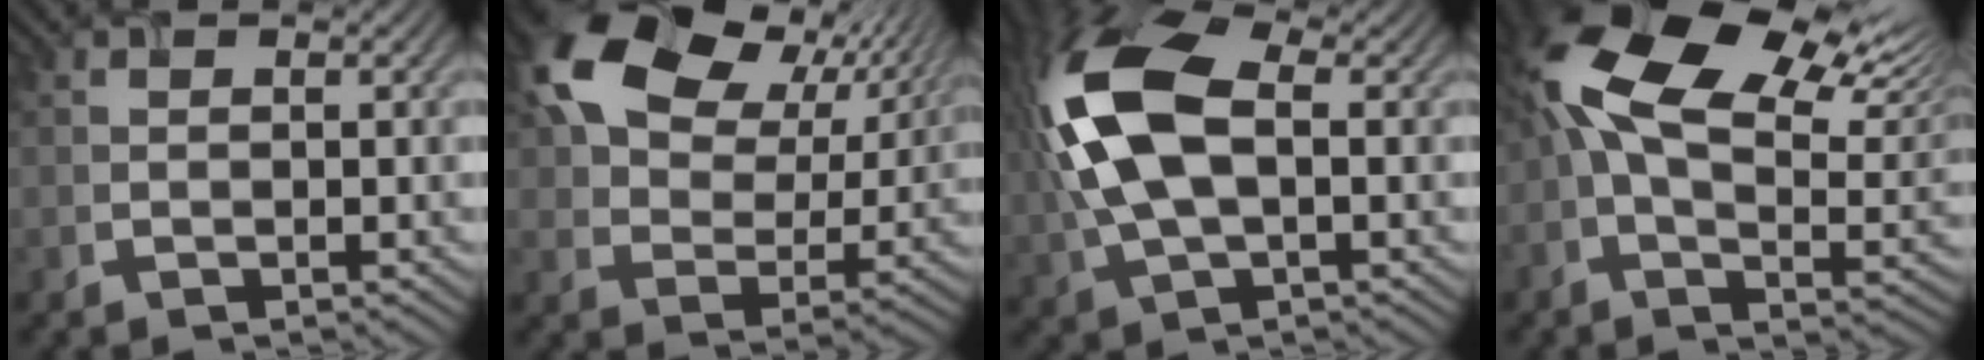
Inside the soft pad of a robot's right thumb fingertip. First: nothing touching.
{"total": 16.7, "force": [8.3, 10.4, 10.0], "torque": [-0.193, 0.014, 0.134]}
{"total": 13.0, "force": [1.3, 7.0, 11.0], "torque": [-0.276, 0.012, 0.023]}
{"total": 17.7, "force": [6.6, 8.4, 14.2], "torque": [-0.288, 0.022, 0.113]}